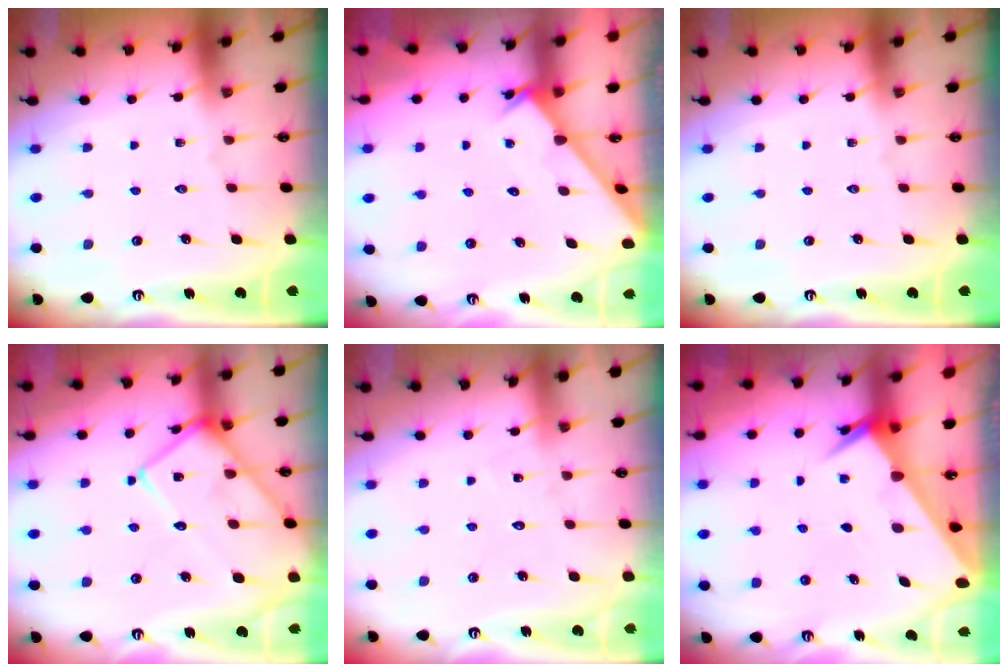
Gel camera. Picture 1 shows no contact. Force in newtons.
{"total": 3.2, "press": 3.2, "slide": 0.3}
{"total": 0.0}
{"total": 14.7, "press": 14.6, "slide": 1.6}
{"total": 5.2, "press": 5.2, "slide": 0.4}
{"total": 2.6, "press": 2.6, "slide": 0.2}